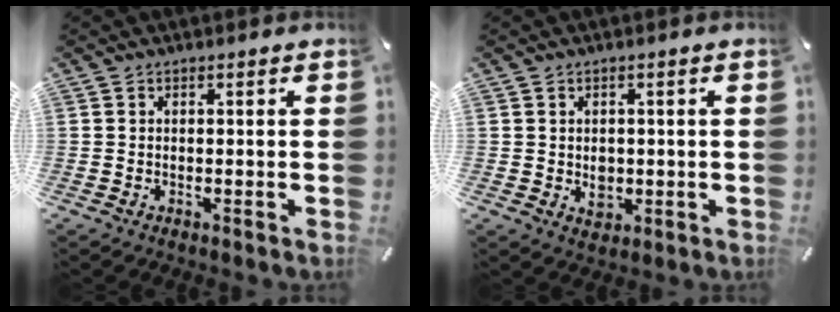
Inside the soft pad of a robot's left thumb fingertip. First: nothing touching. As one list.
[{"total": 3.3, "force": [-0.1, 2.8, 1.6], "torque": [-0.015, -0.003, -0.002]}]